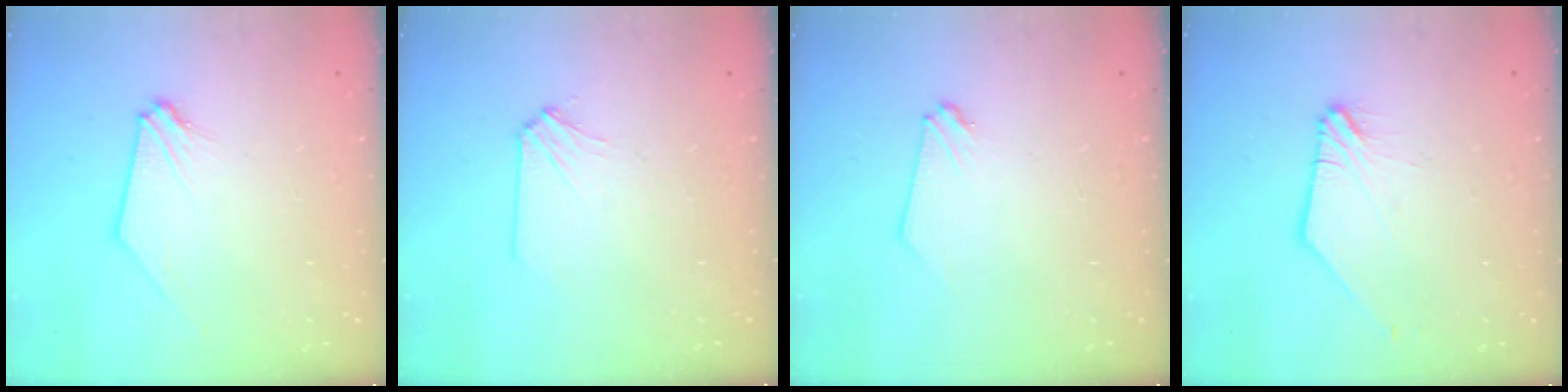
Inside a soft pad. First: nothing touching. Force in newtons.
{"total": 2.1, "press": 2.1, "slide": 0.4}
{"total": 0.0}
{"total": 1.1, "press": 1.0, "slide": 0.3}